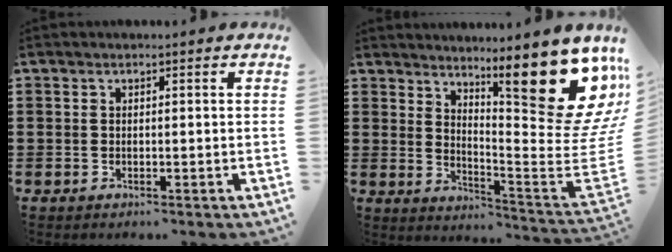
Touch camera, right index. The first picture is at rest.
{"total": 16.2, "force": [9.9, 4.0, 12.3], "torque": [-0.180, -0.084, 0.160]}